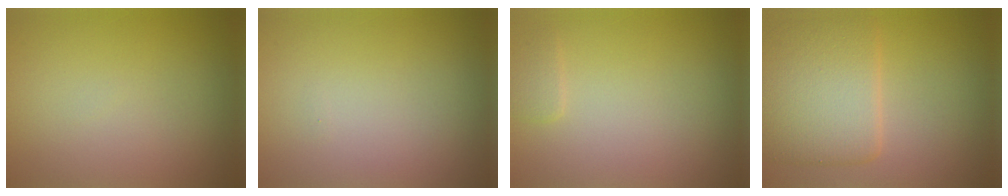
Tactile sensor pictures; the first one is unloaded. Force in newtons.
{"total": 0.0}
{"total": 0.9, "press": 0.9, "slide": 0.1}
{"total": 6.2, "press": 6.2, "slide": 0.1}